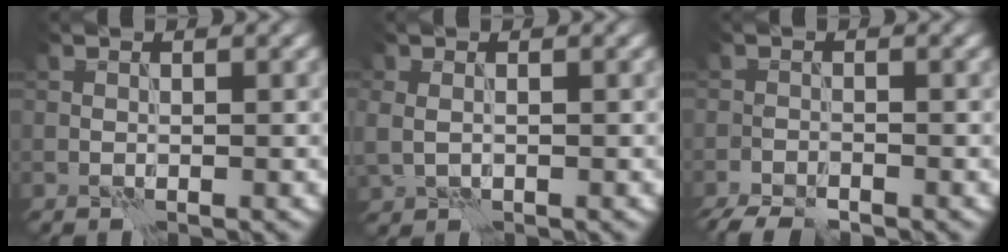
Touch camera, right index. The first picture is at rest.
{"total": 1.6, "force": [0.1, 1.1, 1.1], "torque": [-0.026, -0.002, 0.010]}
{"total": 3.1, "force": [-2.7, 0.7, 1.3], "torque": [-0.025, -0.007, -0.054]}